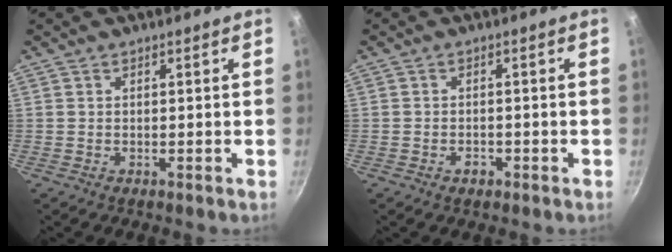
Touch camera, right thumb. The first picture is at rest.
{"total": 2.0, "force": [-1.0, 1.3, 1.0], "torque": [-0.012, 0.011, -0.014]}